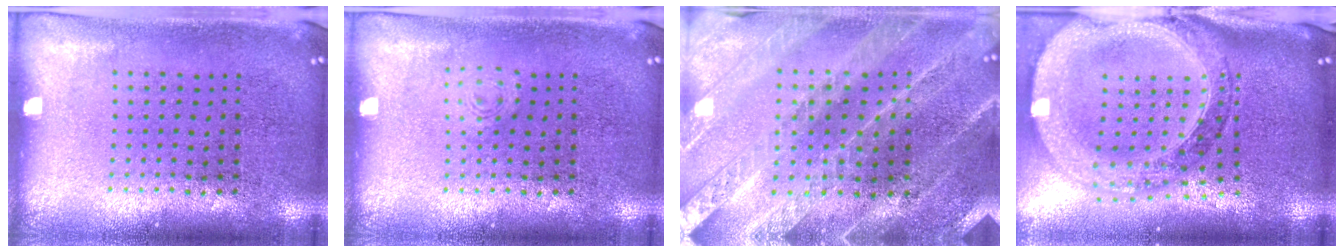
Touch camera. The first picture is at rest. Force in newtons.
{"total": 0.6, "press": 0.6, "slide": 0.2}
{"total": 2.2, "press": 2.2, "slide": 0.2}
{"total": 2.8, "press": 2.4, "slide": 1.4}